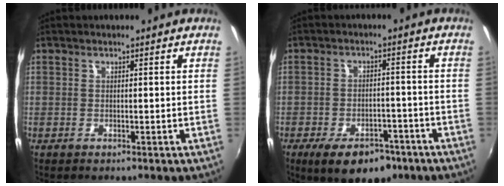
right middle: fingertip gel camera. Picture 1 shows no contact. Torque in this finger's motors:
{"motor_torque": [1.32, -0.82, 0.54, 0.17]}